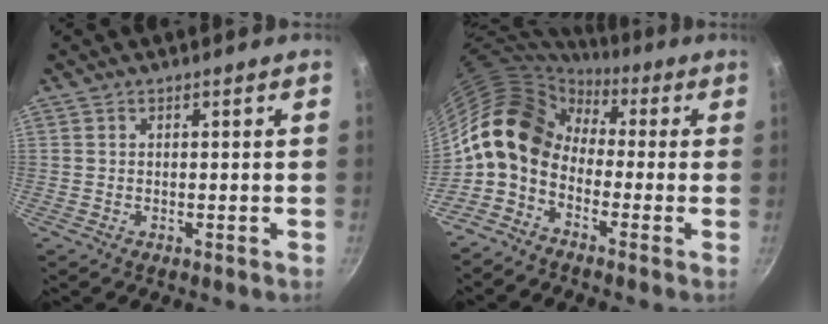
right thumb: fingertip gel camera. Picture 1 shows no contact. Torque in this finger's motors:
{"motor_torque": [1.86, 2.38, 1.04, -1.21, 0.17]}